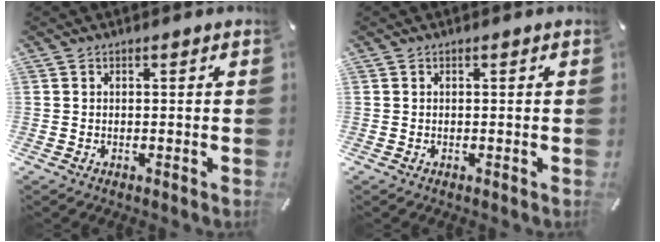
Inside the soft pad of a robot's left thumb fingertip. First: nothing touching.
{"total": 0.0}